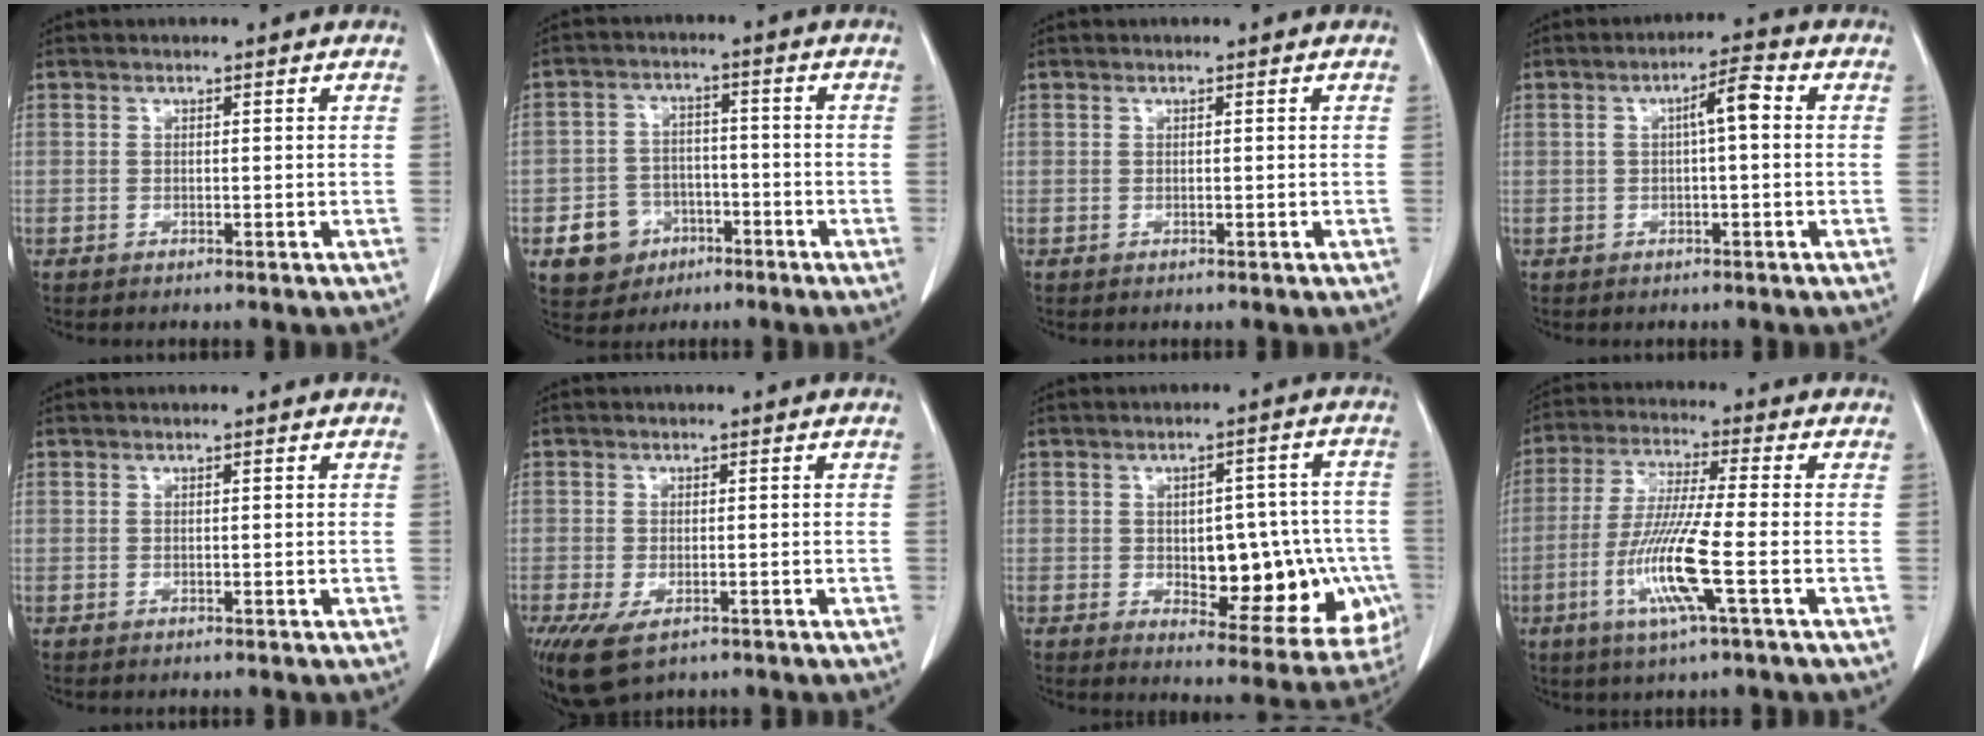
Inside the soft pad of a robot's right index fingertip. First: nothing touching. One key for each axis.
{"total": 8.0, "fx": -3.6, "fy": 6.7, "fz": 2.4, "tx": -0.050, "ty": 0.018, "tz": -0.048}
{"total": 0.0}
{"total": 5.1, "fx": 0.7, "fy": 1.2, "fz": 4.9, "tx": -0.088, "ty": 0.022, "tz": 0.010}
{"total": 0.6, "fx": 0.1, "fy": 0.3, "fz": 0.5, "tx": -0.012, "ty": 0.006, "tz": 0.003}
{"total": 10.6, "fx": -5.5, "fy": 5.9, "fz": 7.0, "tx": -0.167, "ty": -0.018, "tz": -0.086}
{"total": 18.4, "fx": -3.6, "fy": 8.9, "fz": 15.7, "tx": -0.157, "ty": 0.032, "tz": -0.019}
{"total": 12.3, "fx": -3.8, "fy": 0.1, "fz": 11.7, "tx": -0.244, "ty": -0.017, "tz": -0.079}